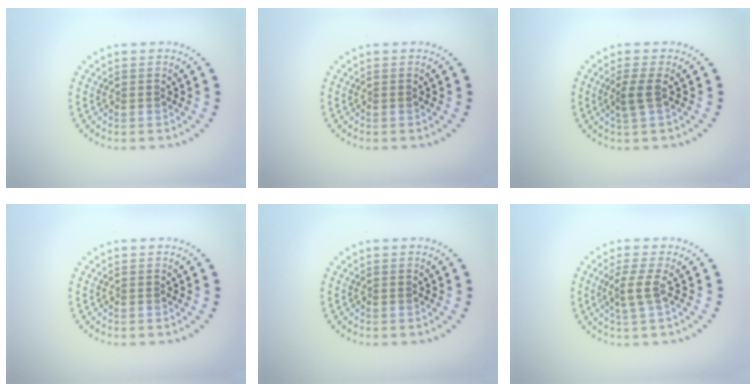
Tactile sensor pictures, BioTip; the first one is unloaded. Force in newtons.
{"total": 0.0}
{"total": 1.6, "press": 1.2, "slide": 1.0}
{"total": 0.0}
{"total": 0.0}
{"total": 2.2, "press": 1.7, "slide": 1.4}